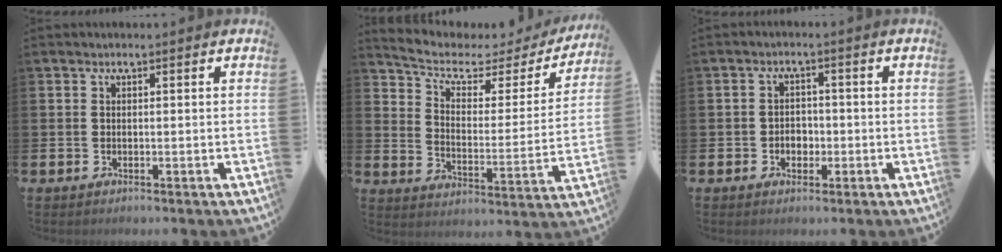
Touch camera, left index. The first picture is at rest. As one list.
[{"total": 5.3, "force": [4.1, 2.5, 2.3], "torque": [-0.074, -0.031, 0.060]}, {"total": 2.4, "force": [-0.8, 2.0, 1.1], "torque": [-0.013, 0.000, -0.021]}]